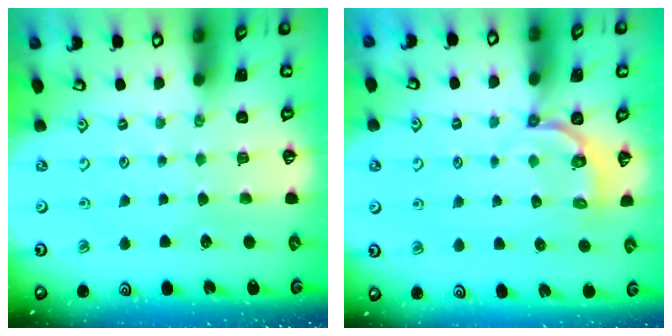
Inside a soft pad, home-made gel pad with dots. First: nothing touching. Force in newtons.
{"total": 4.0, "press": 3.1, "slide": 2.5}